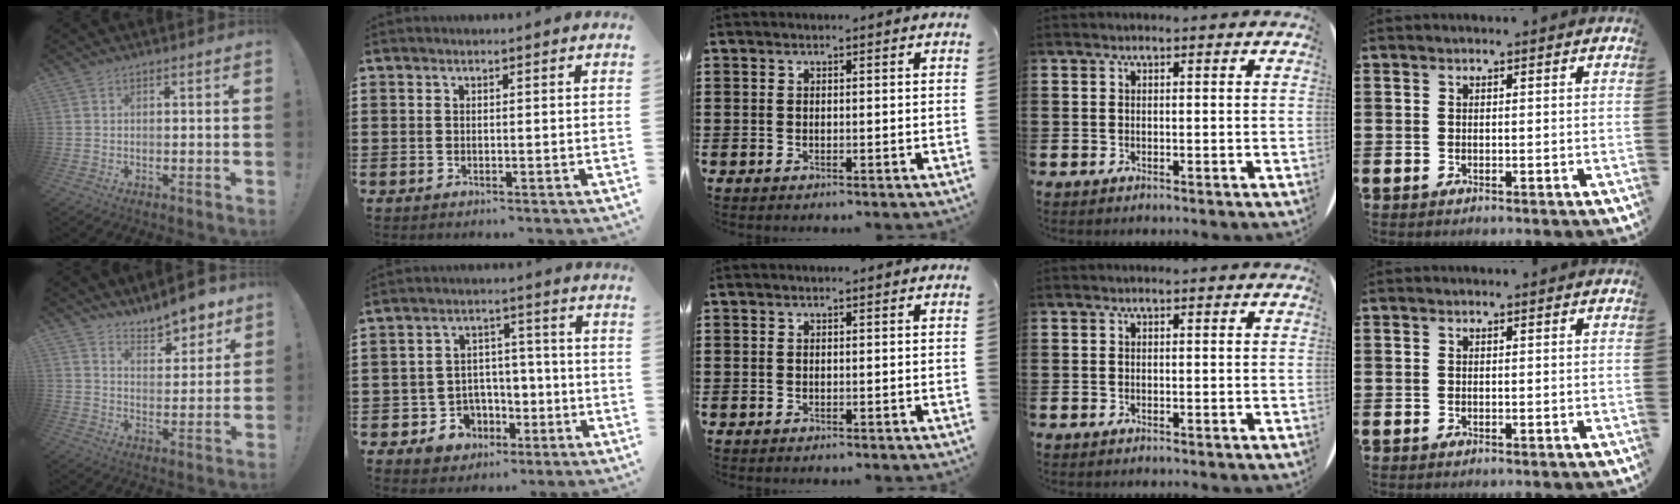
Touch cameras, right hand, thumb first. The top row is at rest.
{"thumb": {"total": 9.0, "force": [8.0, 2.8, 3.1], "torque": [-0.041, -0.067, 0.146]}, "index": {"total": 6.4, "force": [-1.9, 5.9, 1.4], "torque": [-0.043, 0.009, -0.029]}}